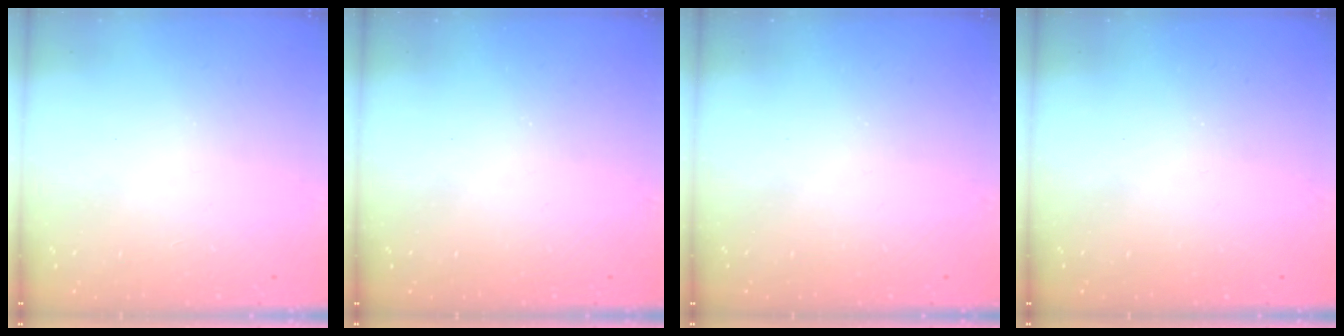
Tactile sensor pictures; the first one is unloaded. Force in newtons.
{"total": 0.0}
{"total": 0.0}
{"total": 0.0}